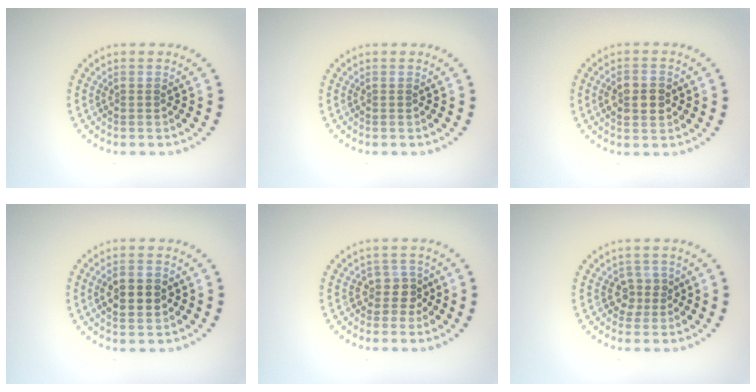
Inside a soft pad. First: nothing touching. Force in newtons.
{"total": 0.0}
{"total": 2.8, "press": 2.8, "slide": 0.1}
{"total": 4.0, "press": 4.0, "slide": 0.1}
{"total": 2.2, "press": 1.6, "slide": 1.5}
{"total": 1.3, "press": 1.1, "slide": 0.7}